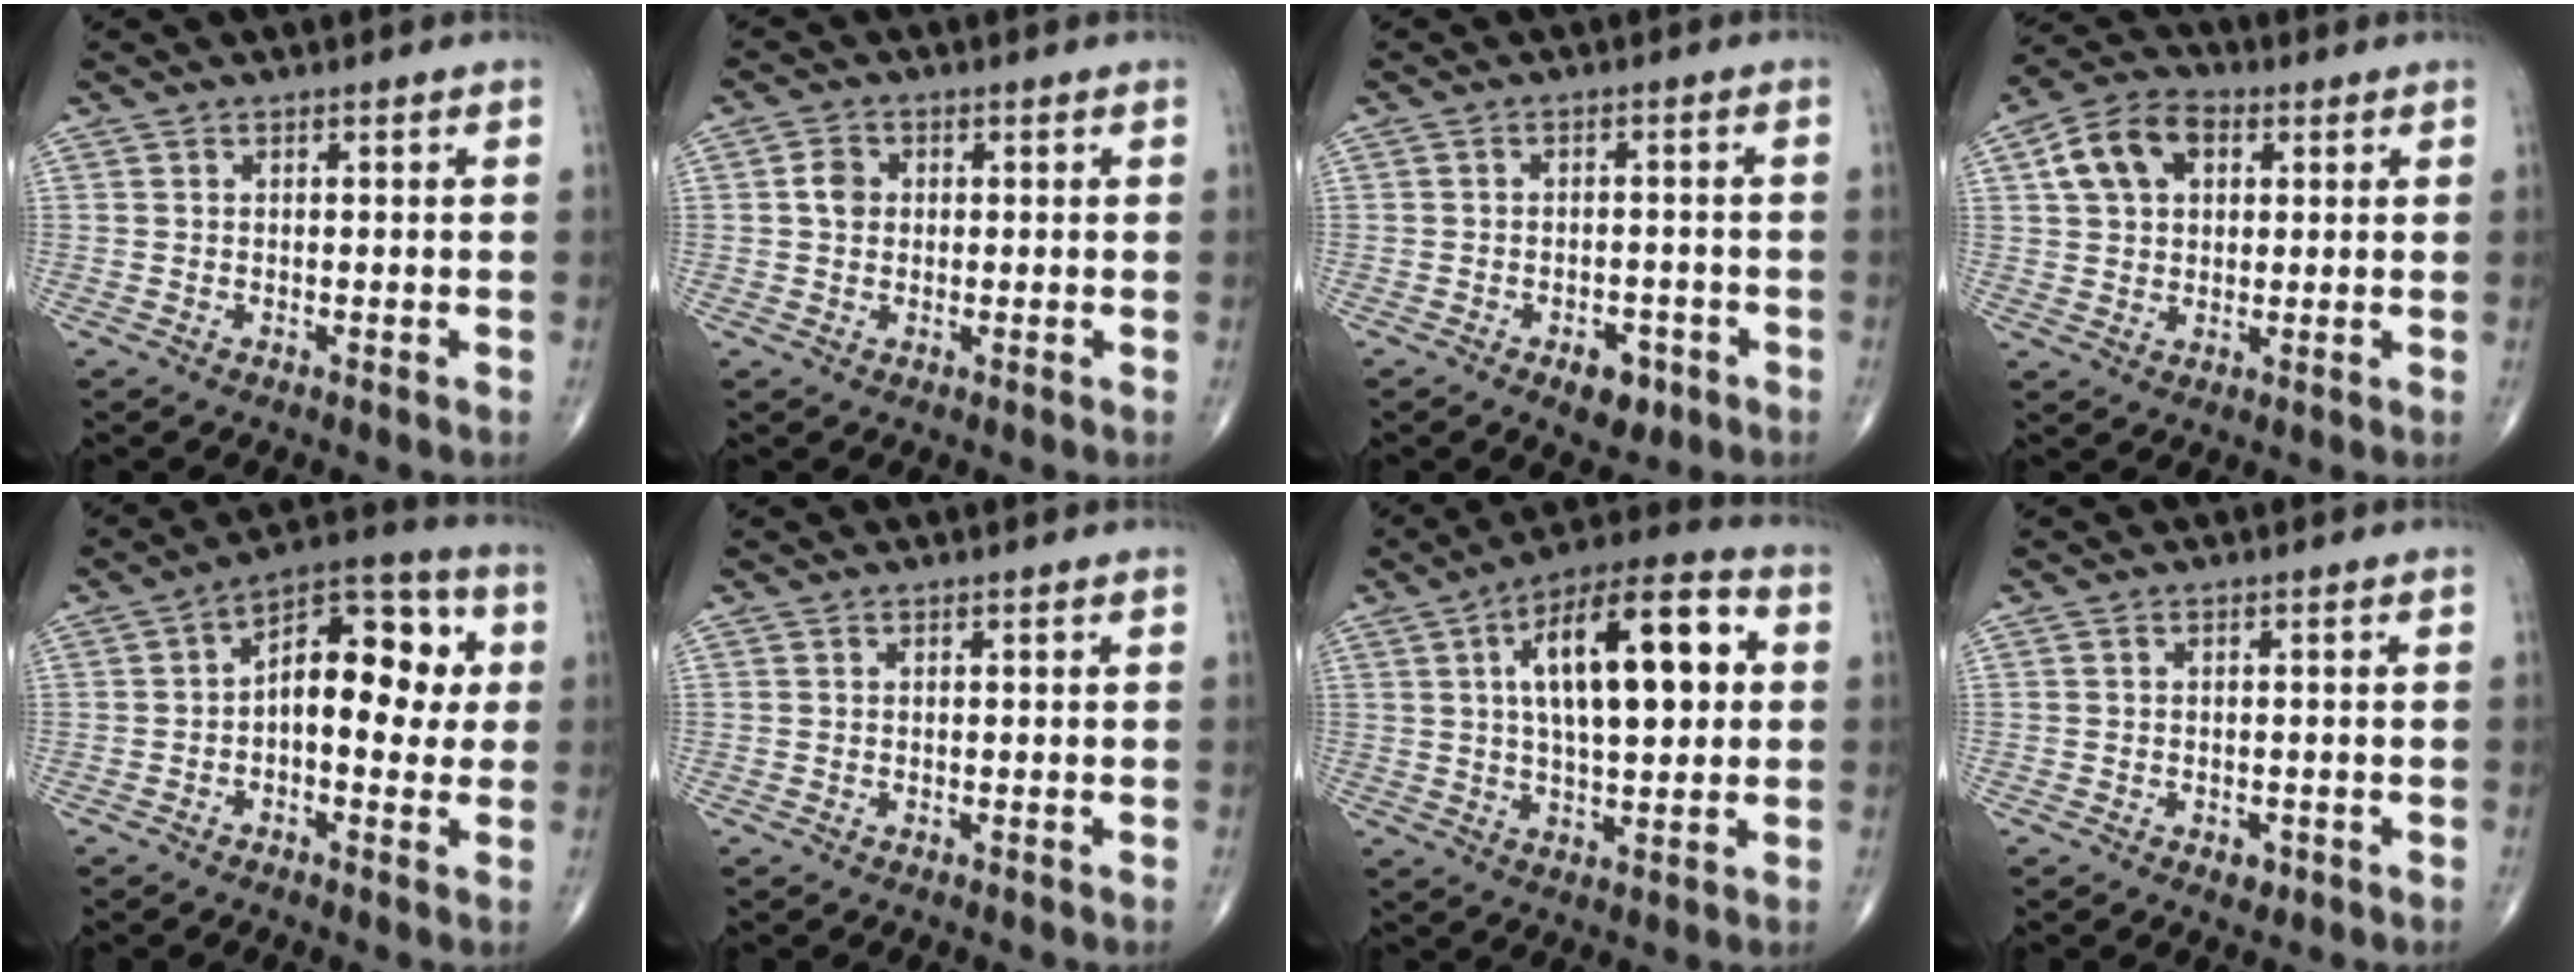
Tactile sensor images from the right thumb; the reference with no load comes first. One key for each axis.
{"total": 3.2, "fx": 0.3, "fy": 2.7, "fz": 1.8, "tx": -0.023, "ty": 0.004, "tz": 0.002}
{"total": 5.0, "fx": -2.7, "fy": 2.9, "fz": 3.1, "tx": -0.025, "ty": 0.011, "tz": -0.035}
{"total": 10.2, "fx": 3.2, "fy": 7.0, "fz": 6.7, "tx": -0.109, "ty": 0.012, "tz": 0.049}
{"total": 13.9, "fx": 0.7, "fy": 7.5, "fz": 11.6, "tx": -0.132, "ty": 0.035, "tz": 0.000}
{"total": 0.0}
{"total": 19.0, "fx": 3.8, "fy": 7.6, "fz": 17.0, "tx": -0.250, "ty": 0.017, "tz": 0.053}
{"total": 1.9, "fx": -0.9, "fy": 1.2, "fz": 1.1, "tx": -0.007, "ty": 0.001, "tz": -0.010}